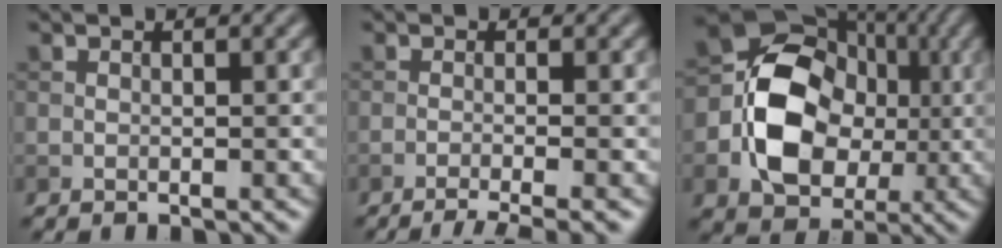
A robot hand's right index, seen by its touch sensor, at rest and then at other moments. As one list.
[{"total": 3.7, "force": [-2.2, 0.7, 2.9], "torque": [-0.038, 0.001, -0.046]}, {"total": 10.0, "force": [-1.6, 7.7, 6.2], "torque": [-0.102, 0.006, -0.032]}]